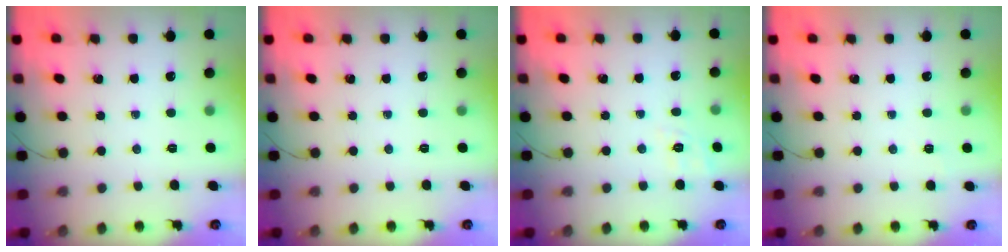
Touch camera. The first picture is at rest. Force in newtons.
{"total": 0.0}
{"total": 2.1, "press": 0.4, "slide": 2.1}
{"total": 2.0, "press": 1.6, "slide": 1.2}